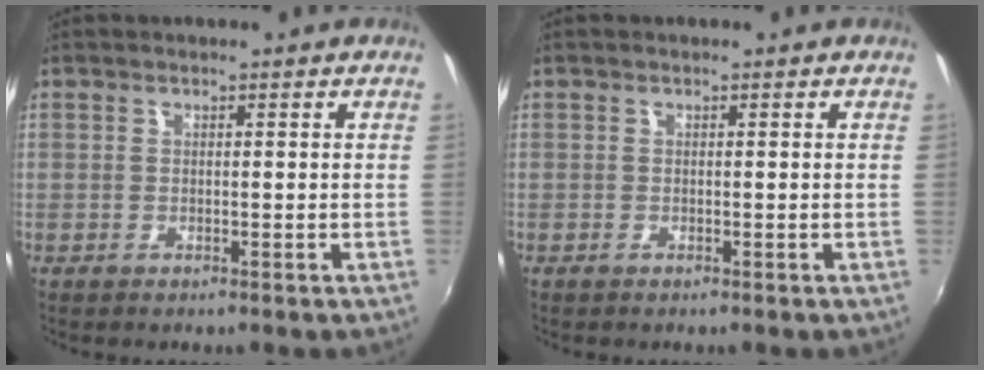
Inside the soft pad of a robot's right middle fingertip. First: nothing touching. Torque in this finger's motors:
{"motor_torque": [0.12, 0.01, 0.03, 0.01]}